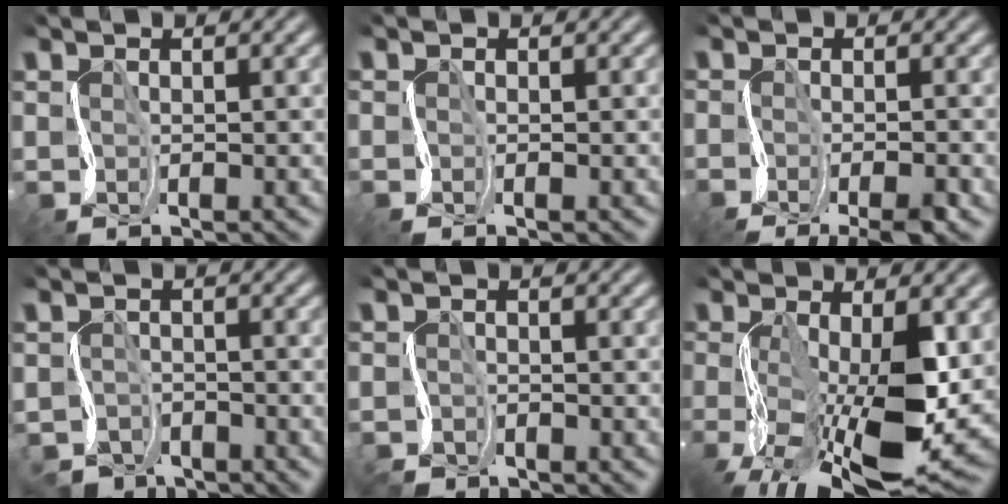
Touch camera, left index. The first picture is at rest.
{"total": 0.7, "force": [-0.6, -0.3, 0.1], "torque": [-0.007, -0.003, -0.018]}
{"total": 3.8, "force": [-2.8, 0.3, 2.5], "torque": [-0.039, -0.002, -0.056]}
{"total": 3.2, "force": [-3.0, 1.2, 0.2], "torque": [-0.003, -0.003, -0.063]}
{"total": 2.0, "force": [-1.9, 0.4, -0.1], "torque": [-0.004, 0.000, -0.043]}
{"total": 12.9, "force": [-3.3, 5.5, 11.2], "torque": [-0.212, -0.024, -0.052]}